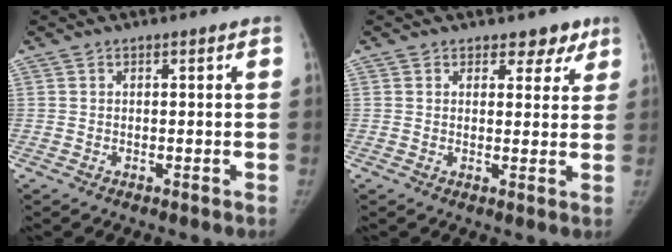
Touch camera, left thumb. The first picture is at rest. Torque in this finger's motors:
{"motor_torque": [-0.12, 0.06, -0.22, 0.01, 0.04]}